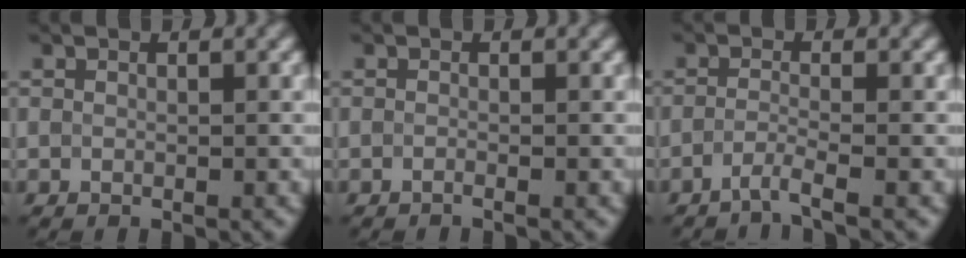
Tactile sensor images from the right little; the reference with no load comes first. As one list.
[{"total": 1.0, "force": [-0.9, -0.2, -0.1], "torque": [0.001, -0.009, -0.015]}, {"total": 2.0, "force": [-1.9, -0.5, 0.1], "torque": [-0.005, -0.001, -0.041]}]